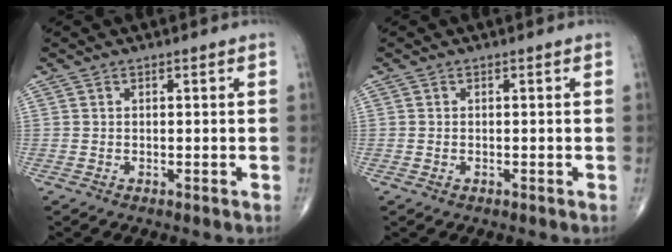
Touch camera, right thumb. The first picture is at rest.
{"total": 0.6, "force": [-0.2, 0.4, 0.4], "torque": [-0.012, 0.004, -0.001]}